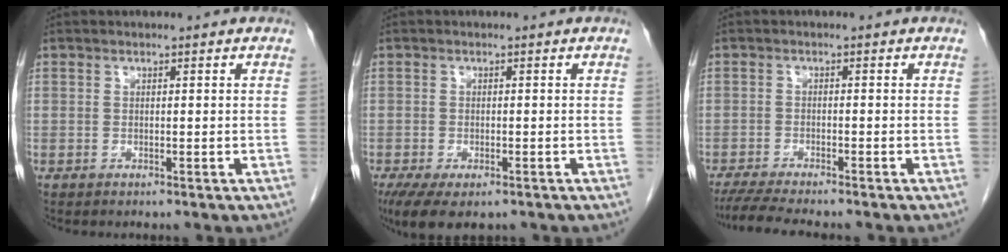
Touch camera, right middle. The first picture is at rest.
{"total": 7.1, "force": [-4.7, 2.9, 4.4], "torque": [-0.077, -0.015, -0.075]}
{"total": 7.4, "force": [-6.4, 0.3, 3.7], "torque": [-0.058, -0.017, -0.104]}